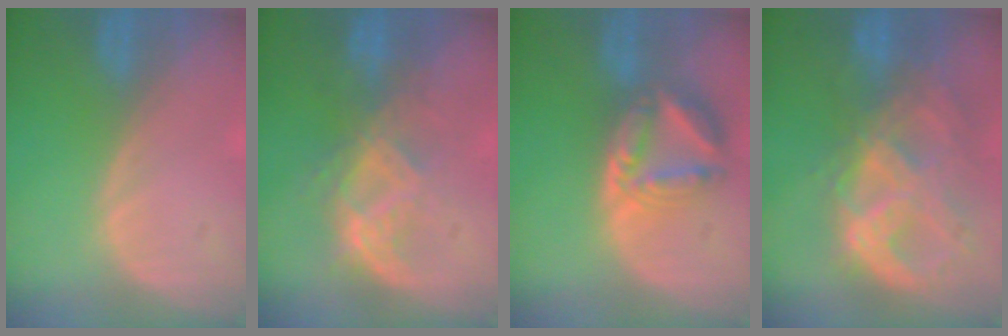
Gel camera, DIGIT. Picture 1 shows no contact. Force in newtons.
{"total": 7.0, "press": 6.8, "slide": 1.3}
{"total": 7.9, "press": 6.9, "slide": 3.9}
{"total": 11.1, "press": 9.4, "slide": 5.9}